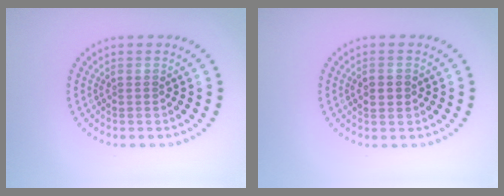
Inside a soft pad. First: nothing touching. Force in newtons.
{"total": 2.2, "press": 2.2, "slide": 0.1}